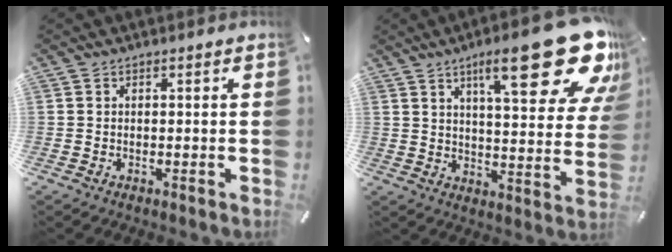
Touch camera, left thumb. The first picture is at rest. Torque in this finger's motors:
{"motor_torque": [1.09, 0.97, 1.68, -1.09, 0.48]}